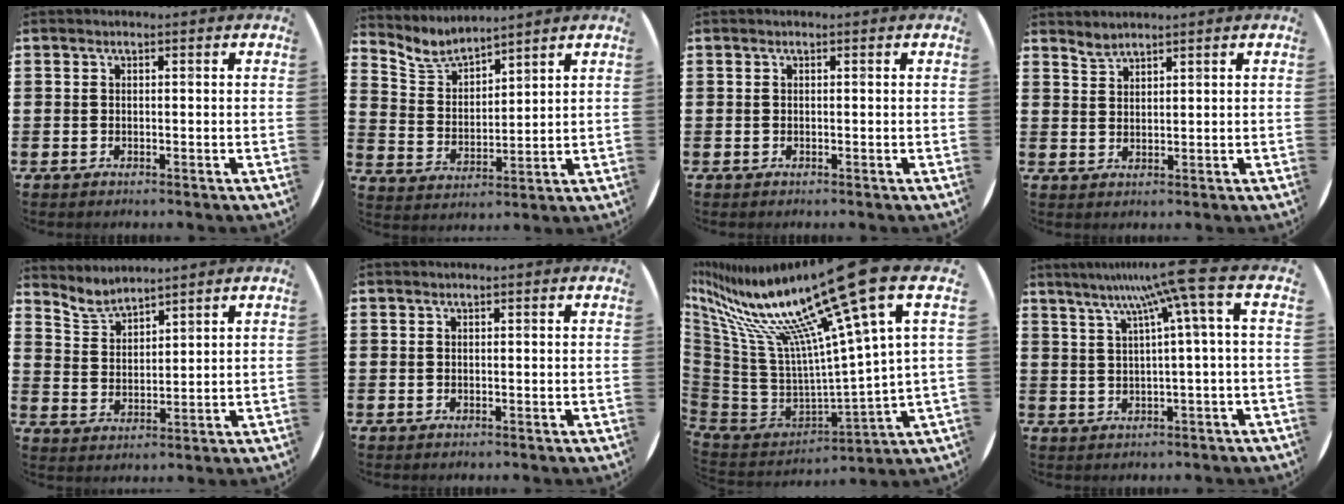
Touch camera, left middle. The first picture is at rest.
{"total": 5.1, "force": [5.0, 1.0, 0.7], "torque": [-0.033, -0.027, 0.090]}
{"total": 0.0}
{"total": 1.9, "force": [1.9, 0.0, -0.2], "torque": [0.001, -0.001, 0.036]}
{"total": 4.0, "force": [4.0, 0.4, 0.0], "torque": [-0.014, -0.019, 0.074]}
{"total": 0.0}
{"total": 21.5, "force": [14.3, 3.5, 15.6], "torque": [-0.360, -0.103, 0.221]}
{"total": 8.8, "force": [4.5, -1.1, 7.5], "torque": [-0.144, -0.011, 0.069]}